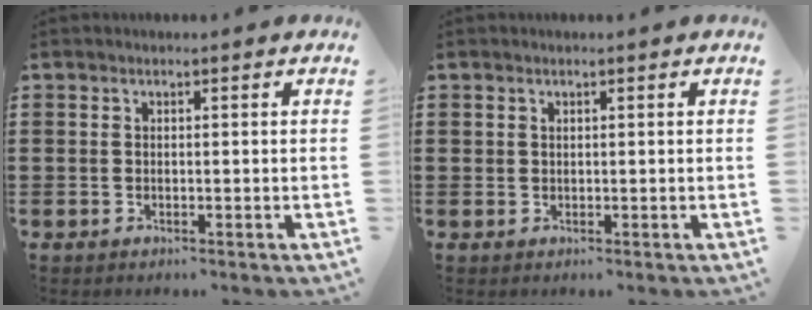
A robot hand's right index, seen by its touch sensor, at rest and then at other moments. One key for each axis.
{"total": 0.7, "fx": 0.4, "fy": 0.5, "fz": 0.1, "tx": -0.004, "ty": 0.003, "tz": 0.008}